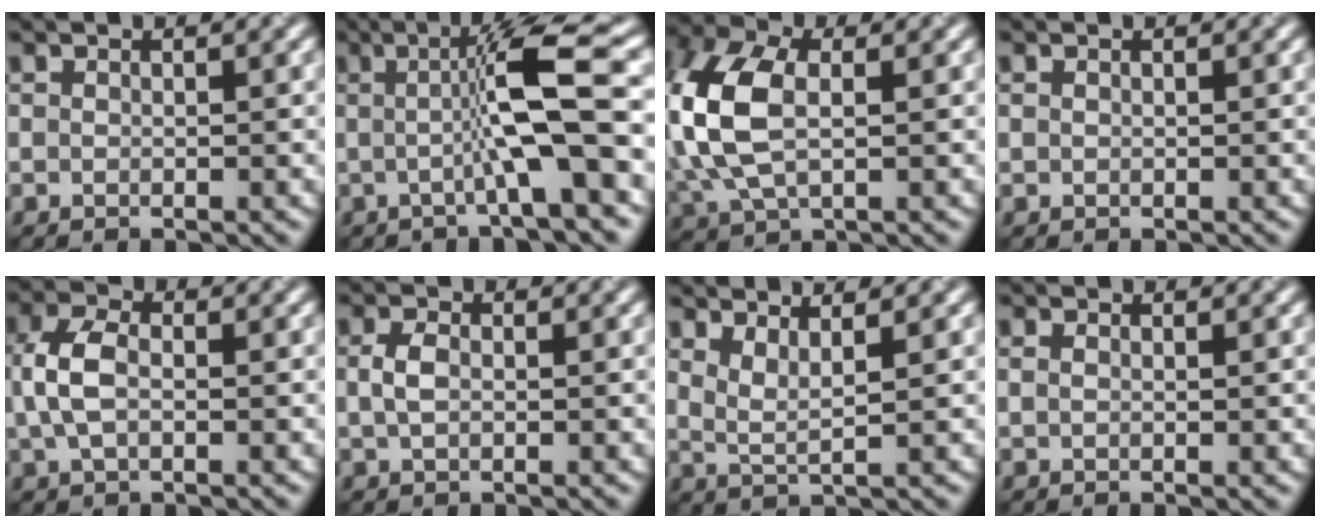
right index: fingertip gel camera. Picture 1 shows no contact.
{"total": 7.0, "force": [-0.7, 0.7, 6.9], "torque": [-0.108, 0.011, -0.010]}
{"total": 9.0, "force": [0.2, 5.6, 7.1], "torque": [-0.199, 0.017, 0.009]}
{"total": 0.0}
{"total": 3.6, "force": [-0.2, 2.3, 2.7], "torque": [-0.066, 0.011, 0.000]}
{"total": 1.4, "force": [-0.2, 0.9, 1.0], "torque": [-0.025, 0.007, 0.002]}
{"total": 1.8, "force": [1.2, 0.3, 1.3], "torque": [-0.023, -0.001, 0.033]}
{"total": 0.6, "force": [0.3, 0.3, 0.4], "torque": [-0.005, 0.002, 0.007]}